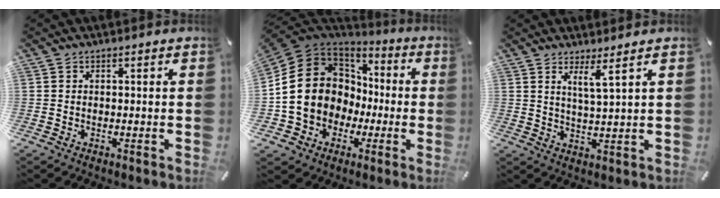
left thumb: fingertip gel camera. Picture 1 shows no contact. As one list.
[{"total": 16.3, "force": [-1.6, 14.7, 6.9], "torque": [-0.153, 0.011, -0.021]}, {"total": 5.0, "force": [3.4, -0.4, 3.6], "torque": [-0.072, -0.016, 0.055]}]